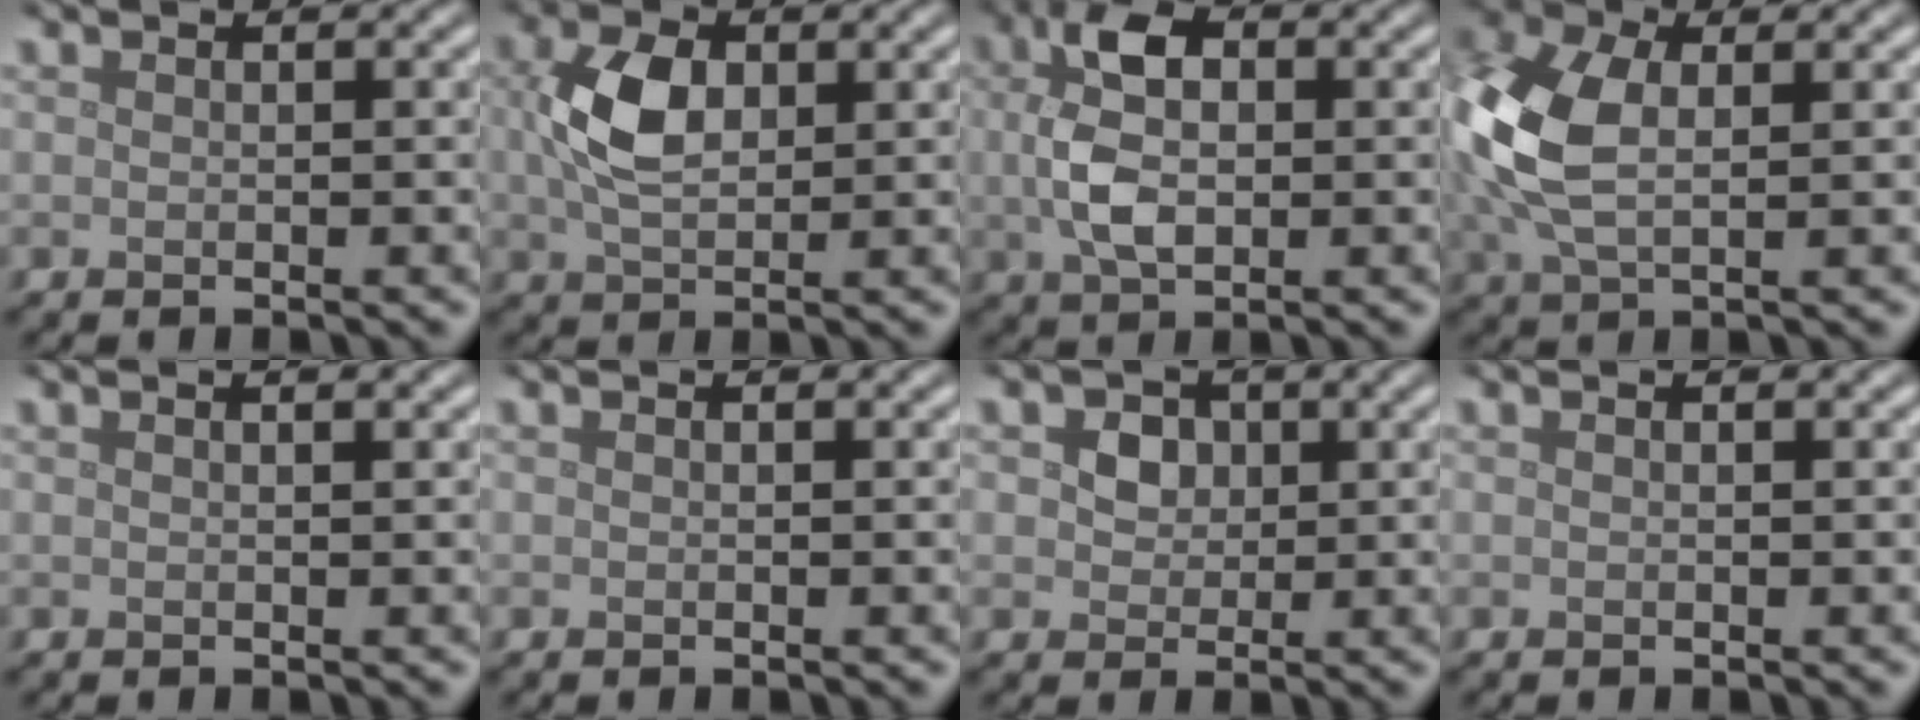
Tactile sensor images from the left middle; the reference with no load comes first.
{"total": 5.0, "force": [0.9, 3.2, 3.7], "torque": [-0.090, 0.000, 0.018]}
{"total": 5.5, "force": [0.5, 3.3, 4.3], "torque": [-0.093, 0.007, 0.007]}
{"total": 9.0, "force": [0.7, 5.7, 6.9], "torque": [-0.195, 0.000, 0.015]}
{"total": 1.1, "force": [0.7, 0.3, 0.8], "torque": [-0.011, 0.002, 0.002]}
{"total": 0.0}
{"total": 2.7, "force": [1.0, 2.2, 1.3], "torque": [-0.026, -0.001, 0.012]}
{"total": 0.0}